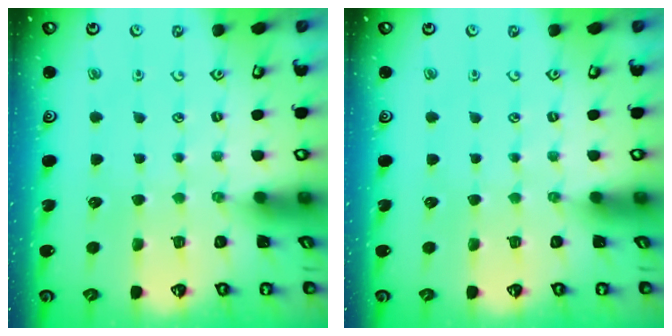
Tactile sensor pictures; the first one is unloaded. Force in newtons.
{"total": 0.0}